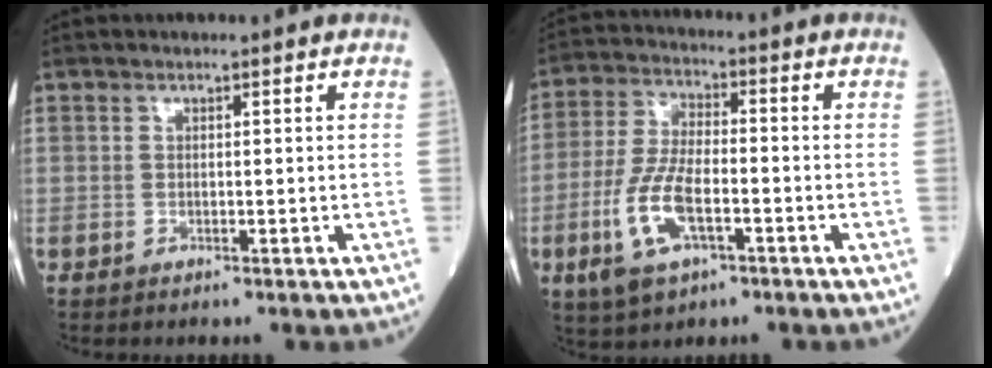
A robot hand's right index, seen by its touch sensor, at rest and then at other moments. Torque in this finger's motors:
{"motor_torque": [1.37, -0.77, 0.57, 0.21]}